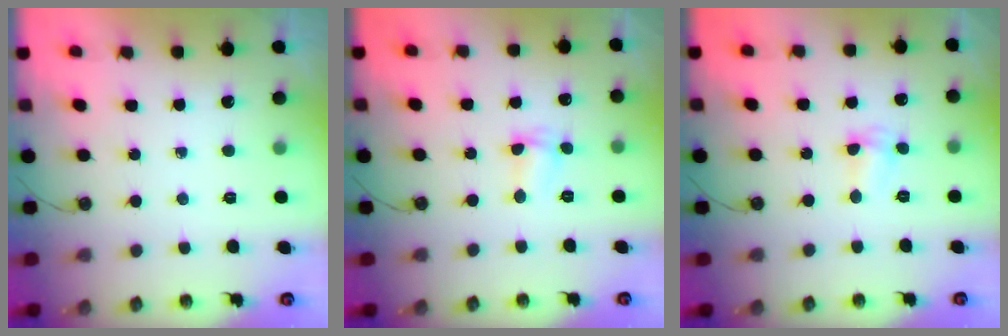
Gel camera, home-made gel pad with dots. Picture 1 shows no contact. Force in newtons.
{"total": 2.5, "press": 2.5, "slide": 0.5}
{"total": 2.2, "press": 2.2, "slide": 0.5}